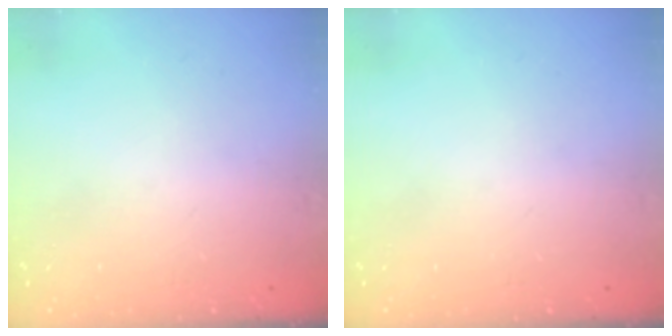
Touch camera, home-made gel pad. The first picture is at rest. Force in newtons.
{"total": 0.0}